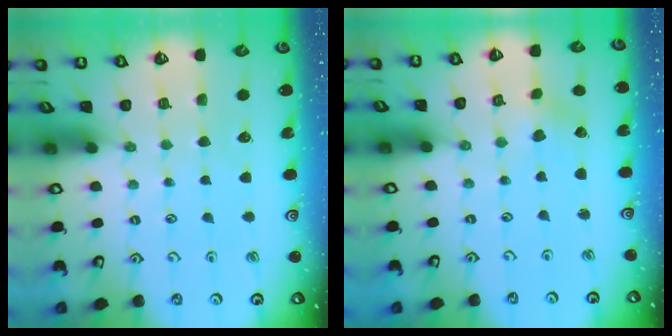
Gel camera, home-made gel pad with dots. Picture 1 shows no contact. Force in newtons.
{"total": 0.6, "press": 0.6, "slide": 0.1}